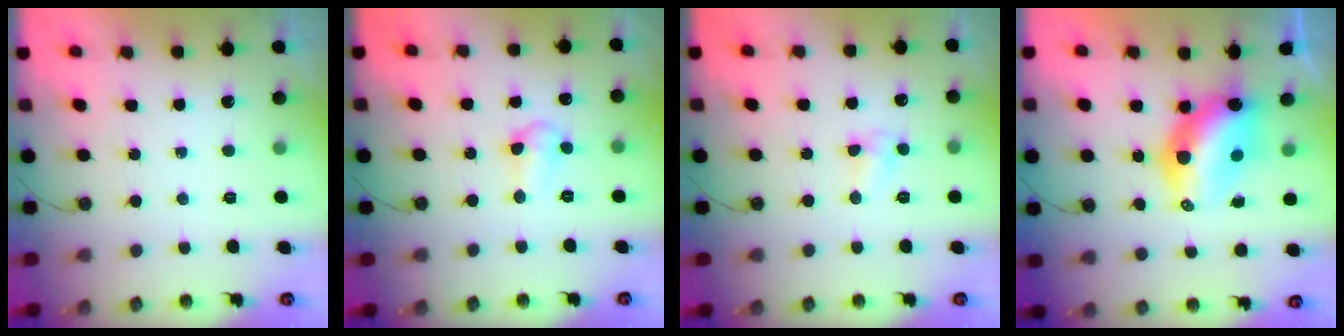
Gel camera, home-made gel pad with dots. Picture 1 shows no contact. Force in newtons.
{"total": 6.0, "press": 4.8, "slide": 3.6}
{"total": 5.0, "press": 5.0, "slide": 0.5}
{"total": 10.5, "press": 10.3, "slide": 1.9}